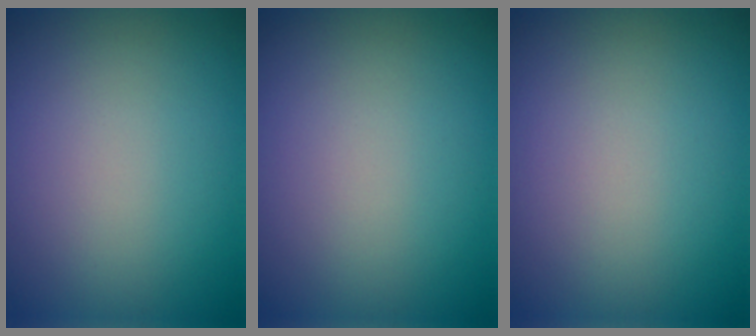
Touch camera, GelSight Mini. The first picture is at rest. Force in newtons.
{"total": 0.0}
{"total": 0.0}